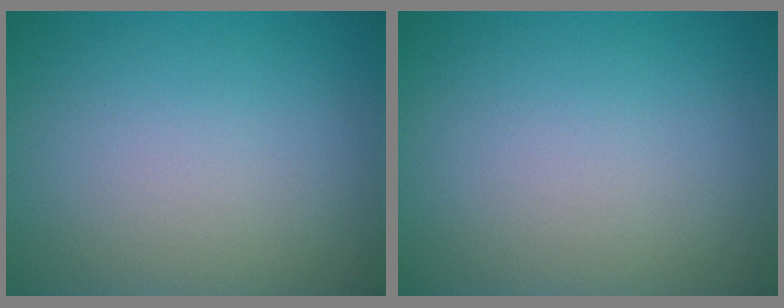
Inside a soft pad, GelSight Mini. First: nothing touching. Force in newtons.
{"total": 0.0}